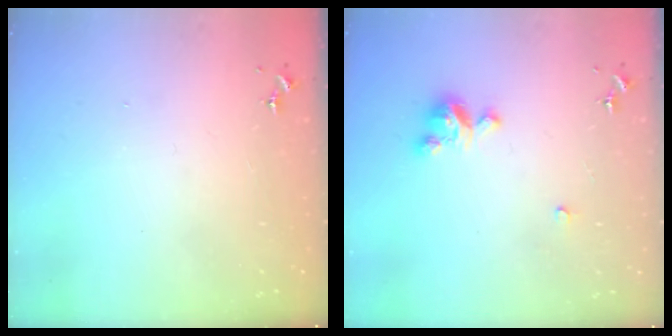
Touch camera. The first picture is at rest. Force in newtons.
{"total": 7.0, "press": 7.0, "slide": 0.3}